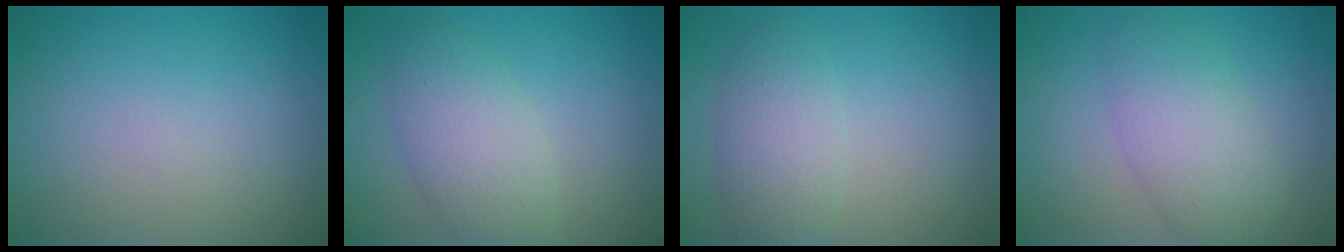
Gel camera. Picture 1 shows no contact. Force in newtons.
{"total": 4.4, "press": 4.4, "slide": 0.3}
{"total": 3.5, "press": 3.5, "slide": 0.1}
{"total": 5.0, "press": 5.0, "slide": 0.2}